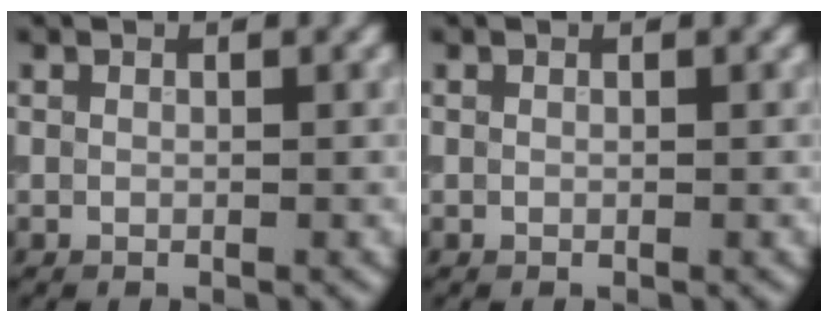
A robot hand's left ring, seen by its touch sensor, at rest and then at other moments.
{"total": 0.0}